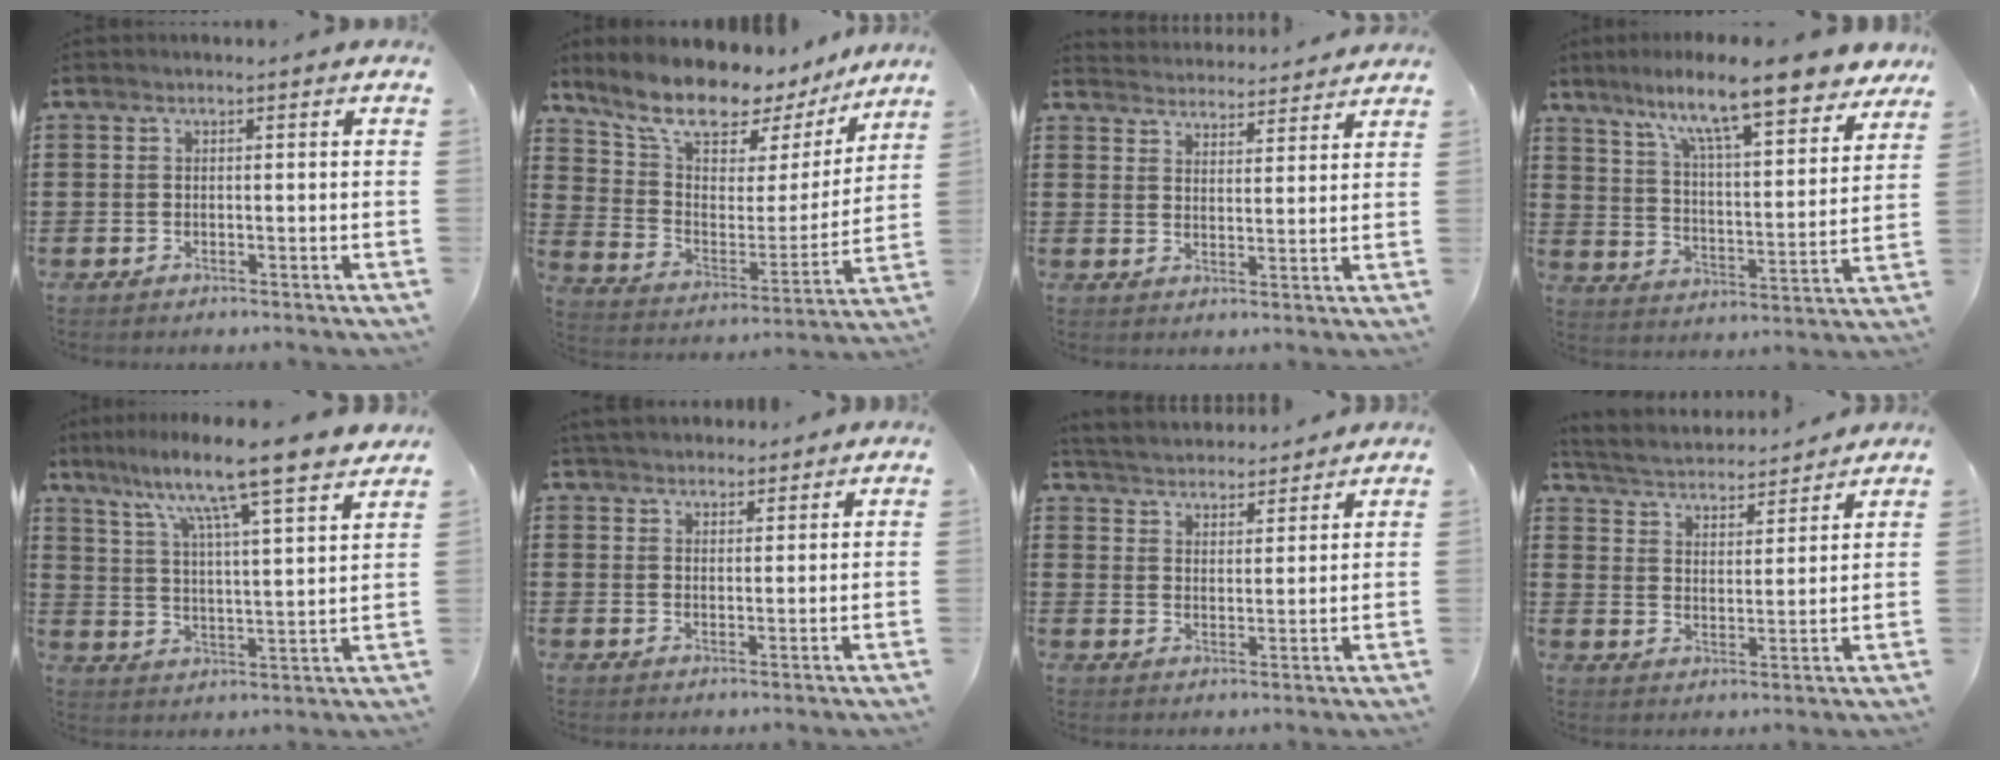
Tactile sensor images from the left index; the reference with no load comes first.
{"total": 10.8, "force": [9.4, 3.2, 4.2], "torque": [-0.106, -0.073, 0.160]}
{"total": 3.8, "force": [3.7, 0.0, -0.5], "torque": [-0.005, -0.022, 0.066]}
{"total": 12.3, "force": [10.0, 1.1, 7.1], "torque": [-0.152, -0.053, 0.167]}
{"total": 10.2, "force": [8.5, -0.7, 5.5], "torque": [-0.121, -0.065, 0.134]}
{"total": 3.6, "force": [3.4, 1.0, 0.2], "torque": [-0.016, -0.002, 0.066]}
{"total": 4.1, "force": [4.1, 0.5, -0.1], "torque": [-0.017, -0.021, 0.072]}
{"total": 3.8, "force": [3.7, 0.3, 0.3], "torque": [-0.028, -0.026, 0.058]}